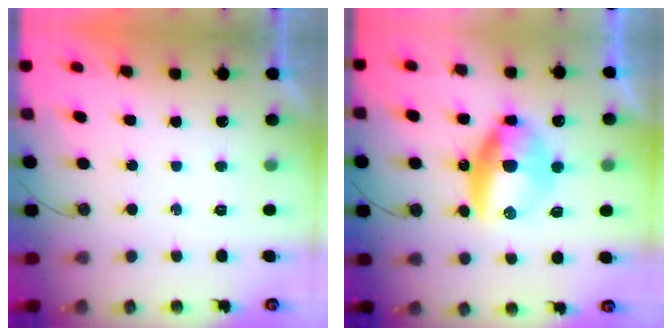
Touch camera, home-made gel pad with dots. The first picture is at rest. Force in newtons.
{"total": 11.5, "press": 11.5, "slide": 0.7}